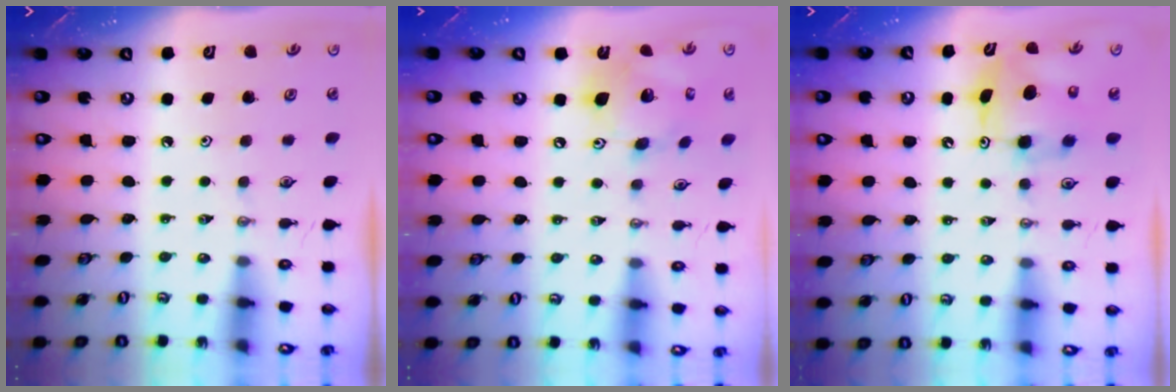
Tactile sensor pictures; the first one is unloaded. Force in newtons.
{"total": 14.7, "press": 14.5, "slide": 2.5}
{"total": 8.1, "press": 8.1, "slide": 0.7}